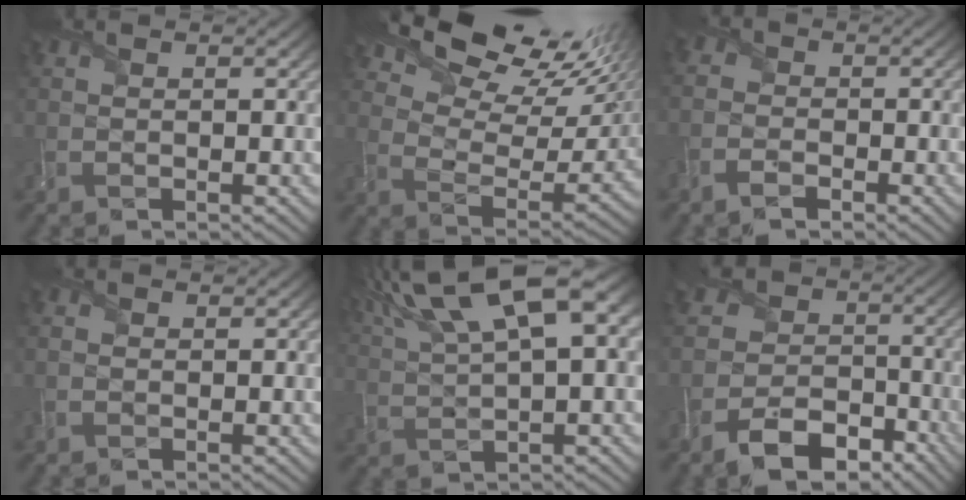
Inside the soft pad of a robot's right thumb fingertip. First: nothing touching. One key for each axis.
{"total": 17.2, "fx": 12.2, "fy": 7.2, "fz": 9.8, "tx": -0.202, "ty": 0.028, "tz": 0.168}
{"total": 3.4, "fx": -2.1, "fy": 2.2, "fz": 1.5, "tx": -0.030, "ty": -0.006, "tz": -0.052}
{"total": 1.8, "fx": -0.5, "fy": 1.5, "fz": 0.9, "tx": -0.025, "ty": -0.004, "tz": -0.011}
{"total": 14.2, "fx": 7.1, "fy": 4.6, "fz": 11.4, "tx": -0.250, "ty": 0.021, "tz": 0.134}
{"total": 10.1, "fx": -5.9, "fy": 6.7, "fz": 4.6, "tx": -0.084, "ty": -0.027, "tz": -0.115}